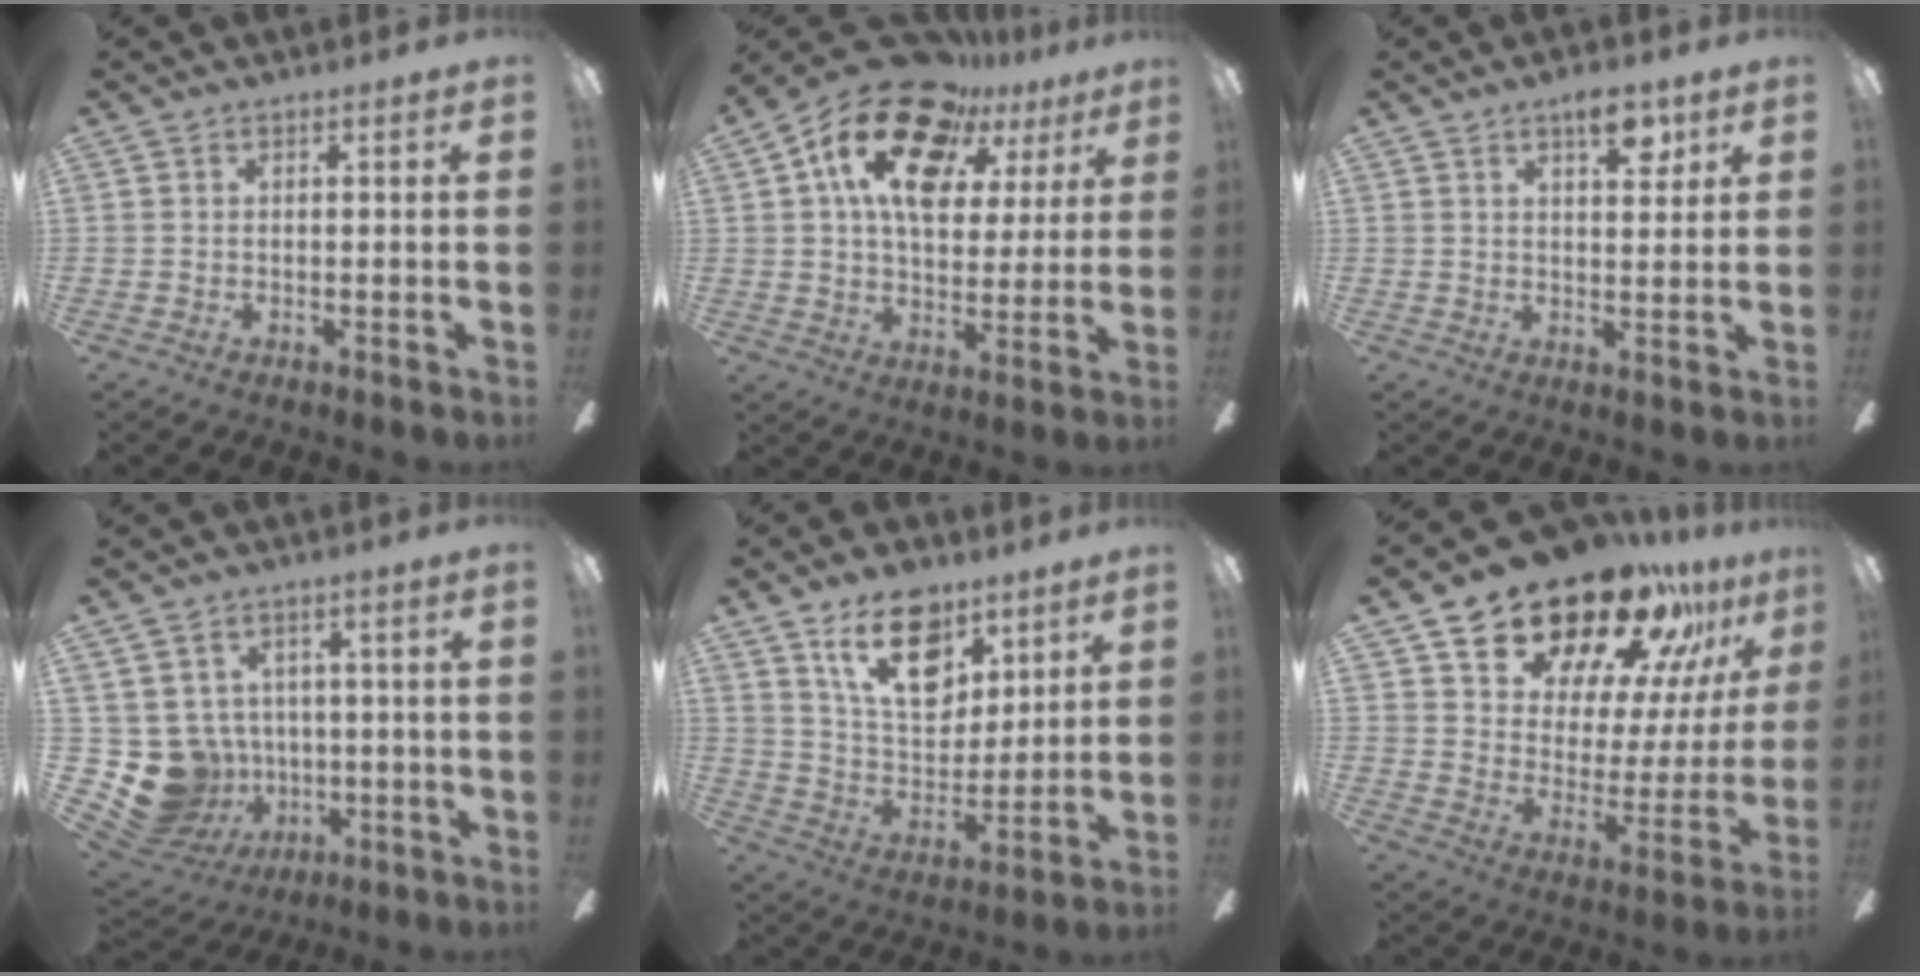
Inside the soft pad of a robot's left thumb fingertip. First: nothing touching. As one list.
[{"total": 19.2, "force": [10.6, 11.3, 11.4], "torque": [-0.199, -0.043, 0.187]}, {"total": 6.6, "force": [3.8, 2.6, 4.7], "torque": [-0.052, -0.013, 0.057]}, {"total": 11.3, "force": [-2.0, 10.5, 3.9], "torque": [-0.128, 0.005, -0.026]}, {"total": 17.7, "force": [10.6, 10.0, 10.0], "torque": [-0.155, -0.042, 0.191]}, {"total": 23.3, "force": [18.8, 10.5, 8.9], "torque": [-0.146, -0.130, 0.336]}]